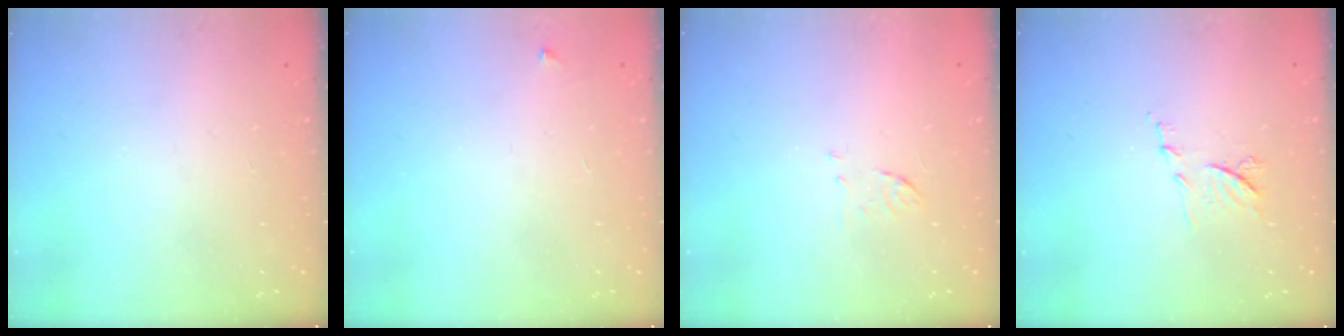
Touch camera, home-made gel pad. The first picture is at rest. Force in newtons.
{"total": 3.2, "press": 3.2, "slide": 0.5}
{"total": 5.4, "press": 5.3, "slide": 1.0}
{"total": 6.9, "press": 6.9, "slide": 0.5}